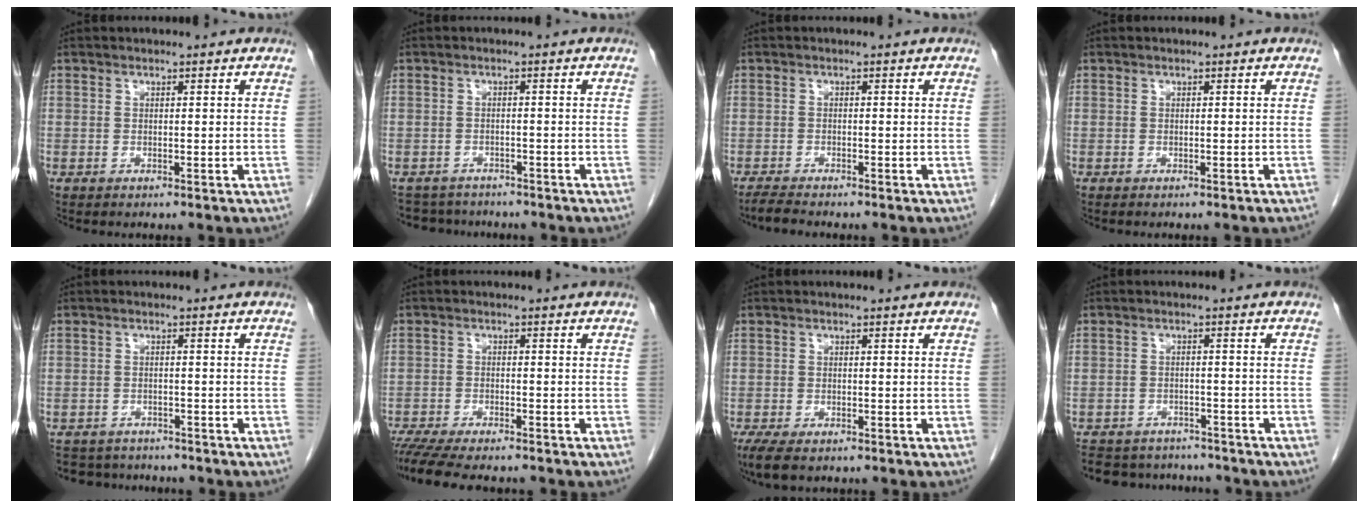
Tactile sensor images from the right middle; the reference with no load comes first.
{"total": 5.3, "force": [-5.0, 1.9, 0.2], "torque": [-0.001, 0.002, -0.073]}
{"total": 2.3, "force": [-2.1, 0.0, 1.0], "torque": [-0.026, -0.009, -0.038]}
{"total": 1.6, "force": [-1.3, 0.4, 0.8], "torque": [-0.014, -0.003, -0.012]}
{"total": 6.5, "force": [-6.1, 2.2, 0.8], "torque": [-0.012, 0.004, -0.086]}
{"total": 10.7, "force": [-9.4, 1.7, 4.9], "torque": [-0.073, -0.015, -0.143]}
{"total": 4.8, "force": [-3.4, 1.6, 2.9], "torque": [-0.057, -0.014, -0.052]}
{"total": 11.3, "force": [-10.2, 3.9, 2.8], "torque": [-0.056, 0.009, -0.134]}